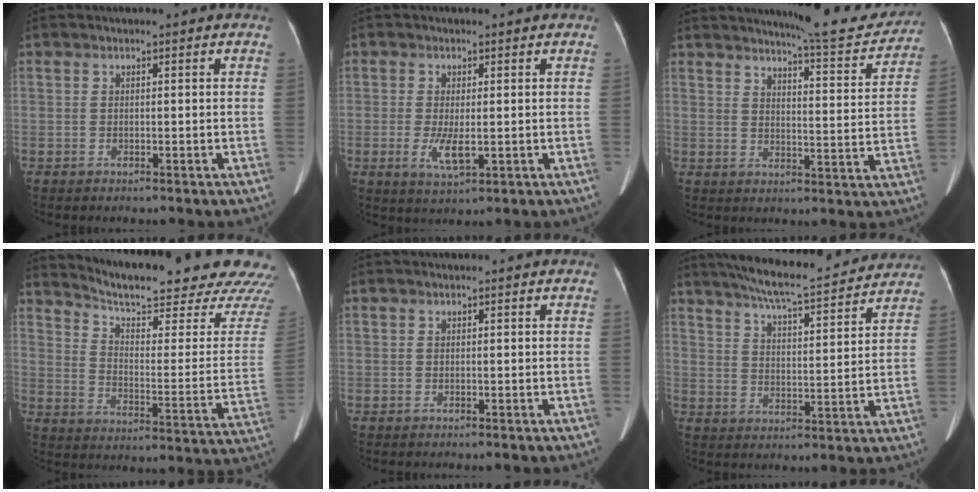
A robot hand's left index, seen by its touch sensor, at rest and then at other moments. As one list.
[{"total": 4.2, "force": [-0.3, 1.2, 4.0], "torque": [-0.077, -0.009, -0.001]}, {"total": 12.2, "force": [11.7, 0.7, 3.3], "torque": [-0.040, -0.031, 0.141]}, {"total": 26.9, "force": [24.5, 2.5, 10.7], "torque": [-0.163, -0.089, 0.306]}, {"total": 0.0}, {"total": 17.7, "force": [16.0, 2.1, 7.3], "torque": [-0.120, 0.016, 0.224]}]